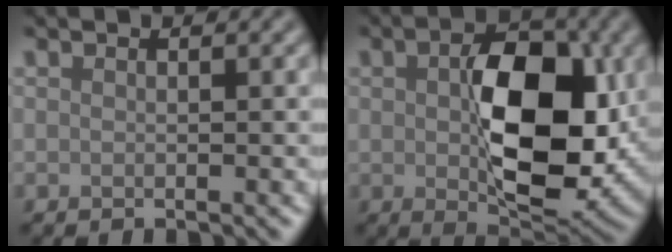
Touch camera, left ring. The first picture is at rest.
{"total": 10.8, "force": [0.3, 5.7, 9.1], "torque": [-0.146, -0.009, 0.017]}